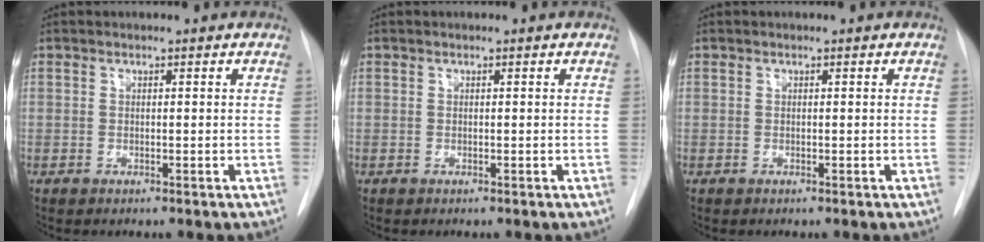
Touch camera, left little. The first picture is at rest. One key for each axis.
{"total": 0.0}
{"total": 0.0}